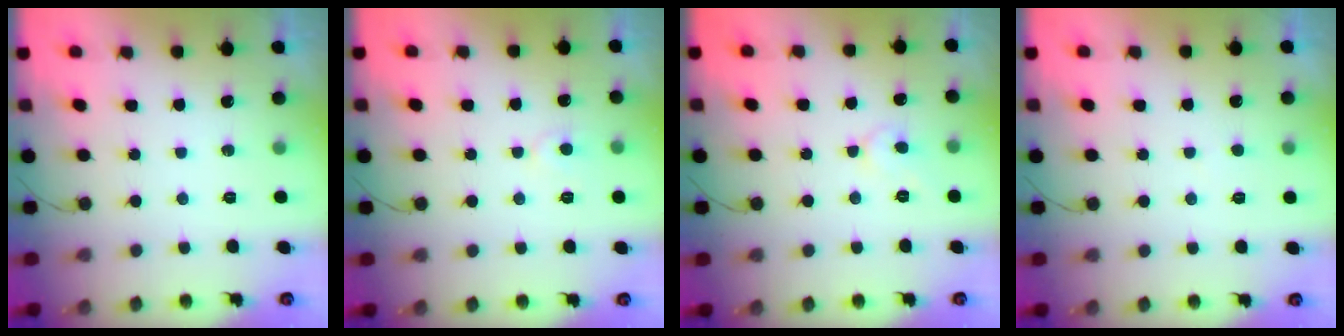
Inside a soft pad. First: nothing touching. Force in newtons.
{"total": 4.3, "press": 4.2, "slide": 0.4}
{"total": 4.5, "press": 4.5, "slide": 0.3}
{"total": 1.9, "press": 1.9, "slide": 0.2}